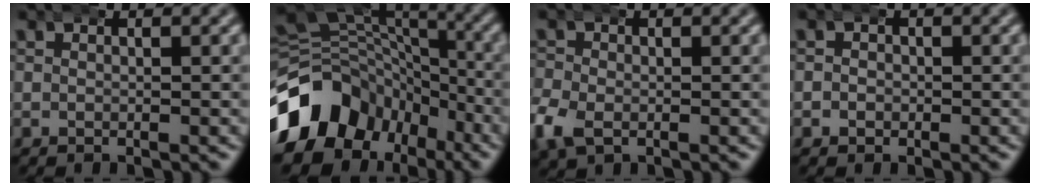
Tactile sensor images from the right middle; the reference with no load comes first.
{"total": 15.1, "force": [-4.8, 12.2, 7.5], "torque": [-0.139, -0.025, -0.079]}
{"total": 3.1, "force": [-1.1, 2.4, 1.6], "torque": [-0.053, -0.013, -0.015]}
{"total": 1.2, "force": [-0.4, 1.2, 0.1], "torque": [-0.003, -0.003, -0.008]}